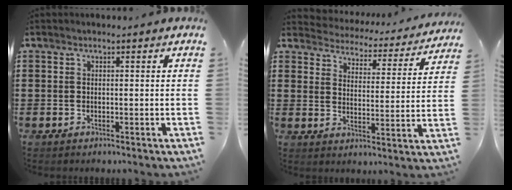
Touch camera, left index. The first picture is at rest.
{"total": 3.7, "force": [3.7, 0.0, -0.3], "torque": [-0.021, -0.035, 0.057]}